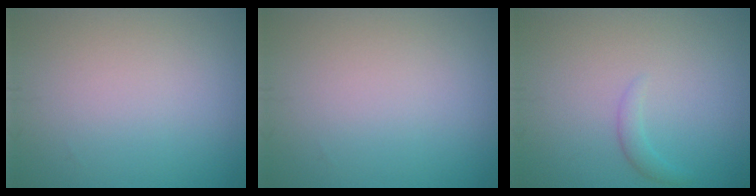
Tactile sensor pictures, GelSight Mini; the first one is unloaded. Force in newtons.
{"total": 0.0}
{"total": 1.1, "press": 1.1, "slide": 0.1}